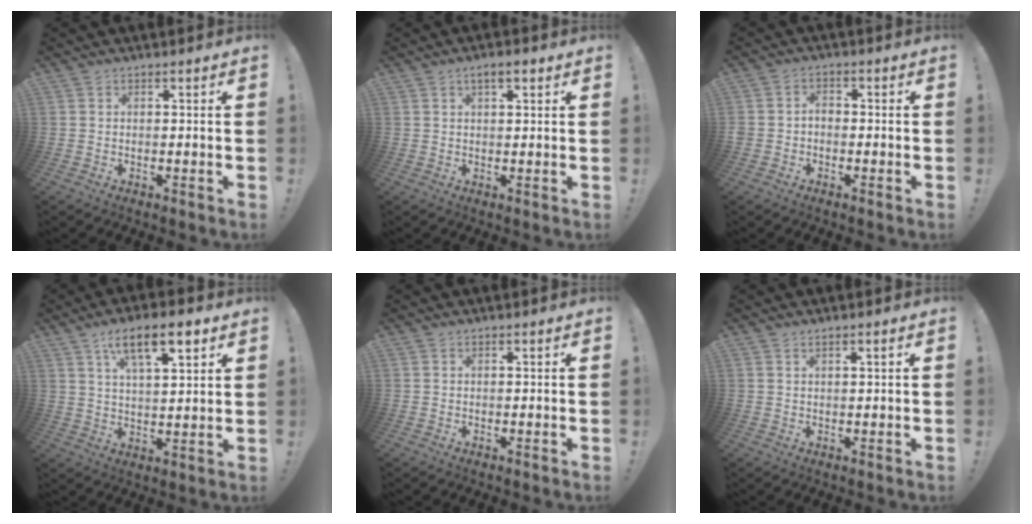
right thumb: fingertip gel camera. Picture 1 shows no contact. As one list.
[{"total": 4.9, "force": [2.6, 1.6, 3.8], "torque": [-0.054, -0.006, 0.041]}, {"total": 2.3, "force": [-1.5, 1.5, 0.9], "torque": [-0.016, 0.013, -0.026]}, {"total": 12.1, "force": [6.7, 3.9, 9.3], "torque": [-0.147, -0.021, 0.111]}, {"total": 0.0}, {"total": 1.4, "force": [0.7, 0.0, 1.2], "torque": [-0.019, -0.001, 0.011]}]